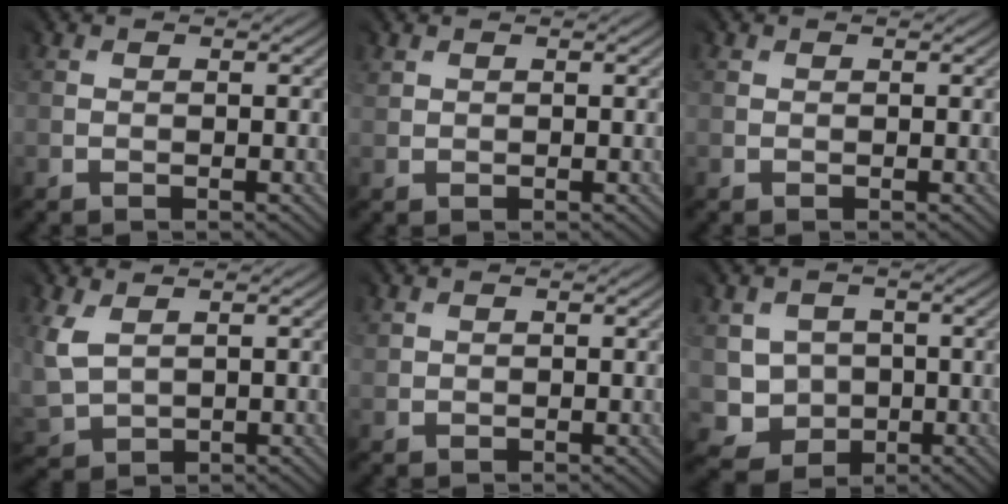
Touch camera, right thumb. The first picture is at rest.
{"total": 1.5, "force": [1.2, 0.9, 0.2], "torque": [-0.007, 0.001, 0.025]}
{"total": 0.5, "force": [0.4, 0.3, 0.0], "torque": [0.002, -0.002, 0.008]}
{"total": 4.6, "force": [2.3, 3.2, 2.4], "torque": [-0.099, -0.002, 0.052]}
{"total": 1.2, "force": [0.9, 0.8, 0.2], "torque": [-0.006, -0.001, 0.018]}
{"total": 3.6, "force": [0.0, 3.6, -0.1], "torque": [-0.017, -0.012, -0.007]}